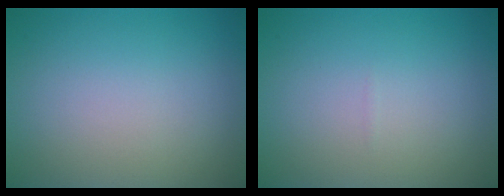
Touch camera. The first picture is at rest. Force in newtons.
{"total": 0.0}